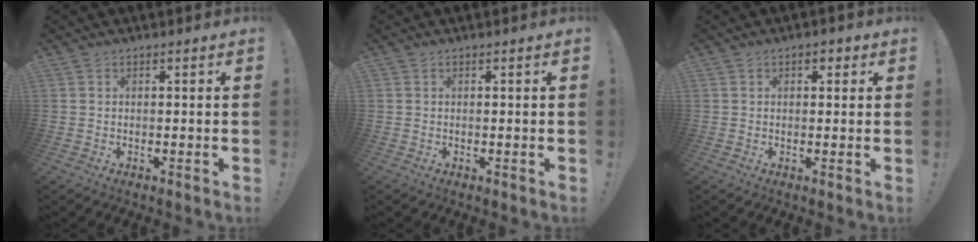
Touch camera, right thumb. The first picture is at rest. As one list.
[{"total": 0.0}, {"total": 2.0, "force": [0.5, 1.4, 1.4], "torque": [-0.010, 0.000, 0.005]}]